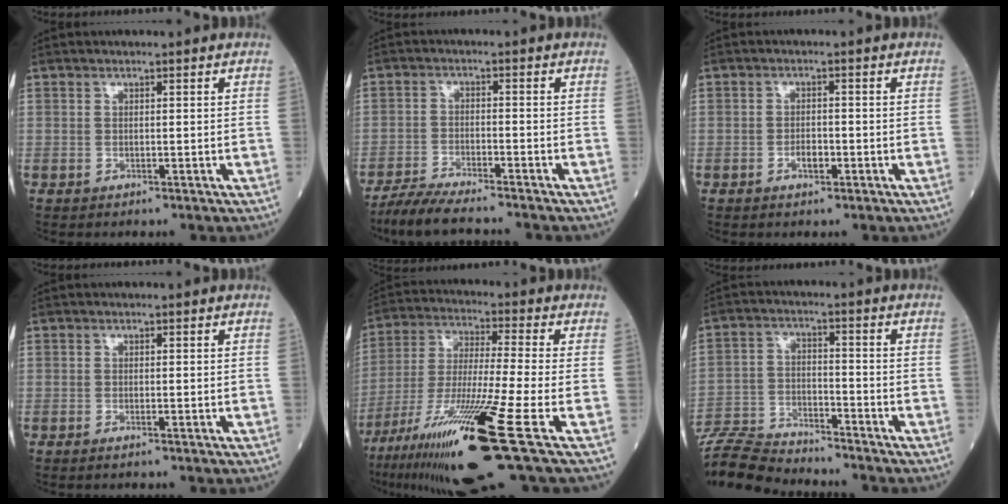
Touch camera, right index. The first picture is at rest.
{"total": 9.0, "force": [-8.0, 0.3, 4.3], "torque": [-0.072, -0.025, -0.135]}
{"total": 2.3, "force": [-1.0, 0.9, 1.8], "torque": [-0.029, 0.003, -0.016]}
{"total": 0.6, "force": [-0.3, 0.0, 0.5], "torque": [-0.010, -0.001, -0.006]}
{"total": 21.2, "force": [-10.0, 0.2, 18.7], "torque": [-0.328, -0.052, -0.175]}
{"total": 11.1, "force": [-10.8, 0.4, 2.2], "torque": [-0.042, -0.008, -0.203]}